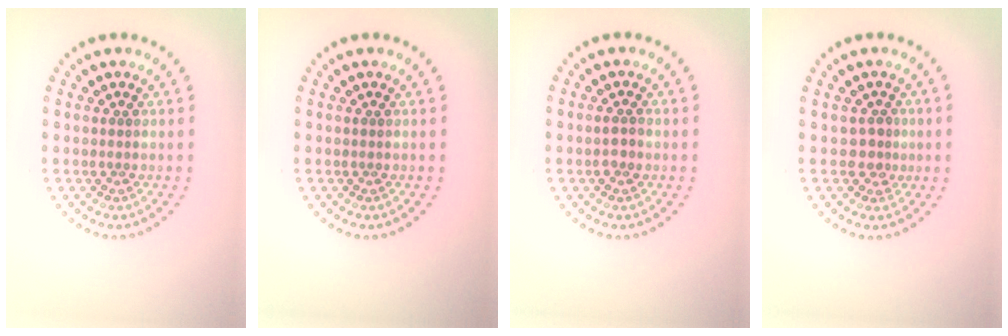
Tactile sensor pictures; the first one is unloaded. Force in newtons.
{"total": 0.0}
{"total": 1.4, "press": 1.3, "slide": 0.2}
{"total": 1.8, "press": 1.4, "slide": 1.2}